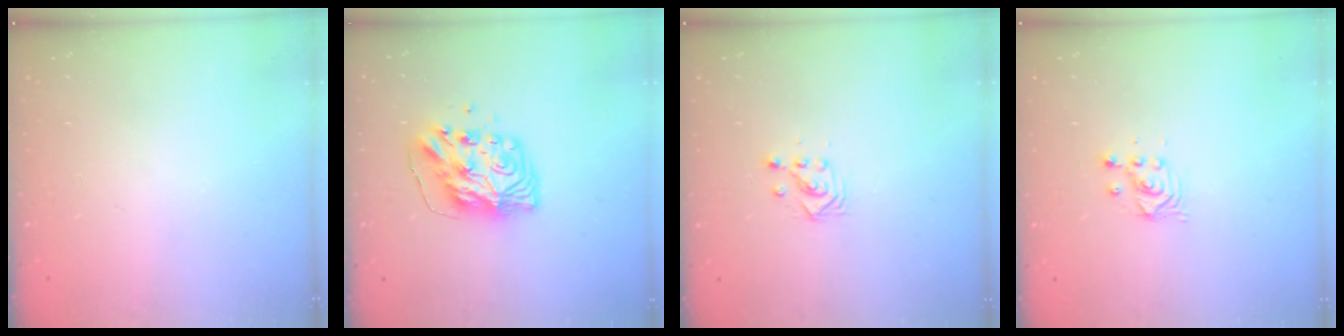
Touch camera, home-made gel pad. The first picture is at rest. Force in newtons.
{"total": 9.7, "press": 9.6, "slide": 1.3}
{"total": 3.0, "press": 3.0, "slide": 0.1}
{"total": 2.5, "press": 2.5, "slide": 0.2}